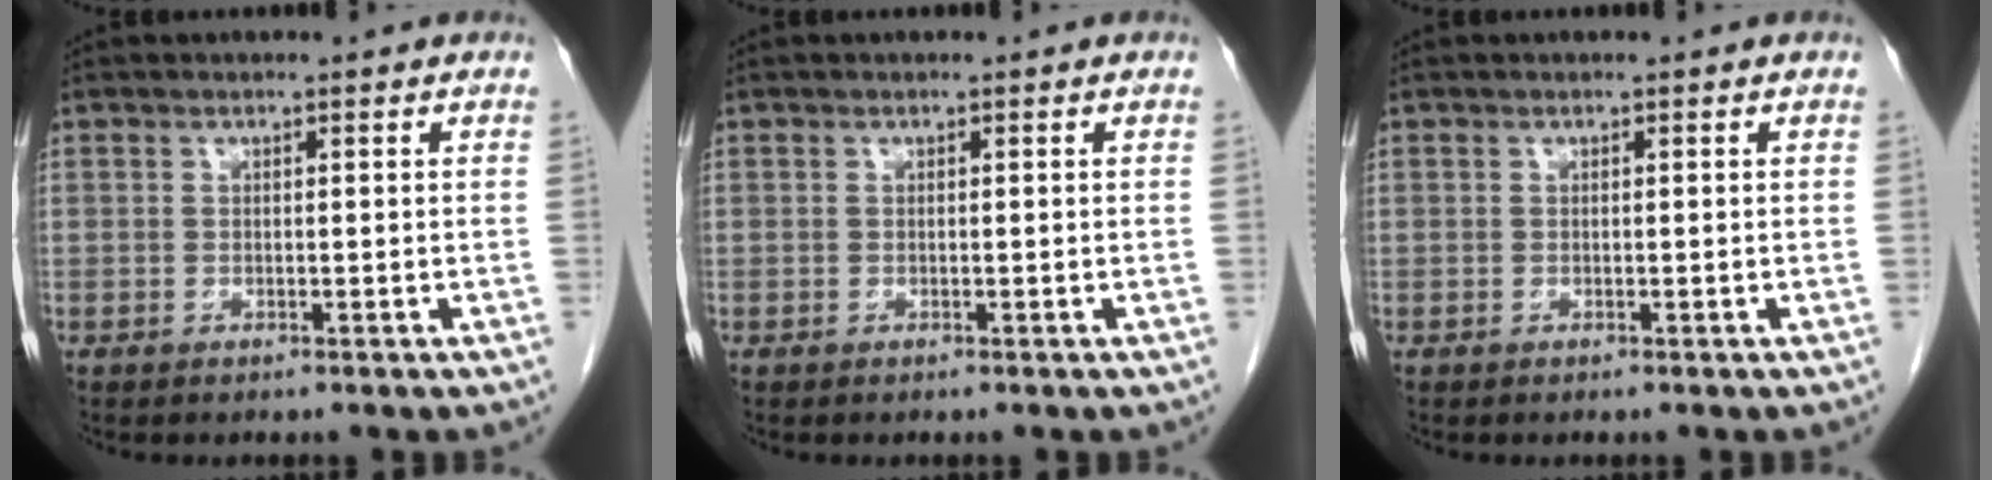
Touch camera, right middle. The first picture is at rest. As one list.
[{"total": 0.0}, {"total": 0.0}]